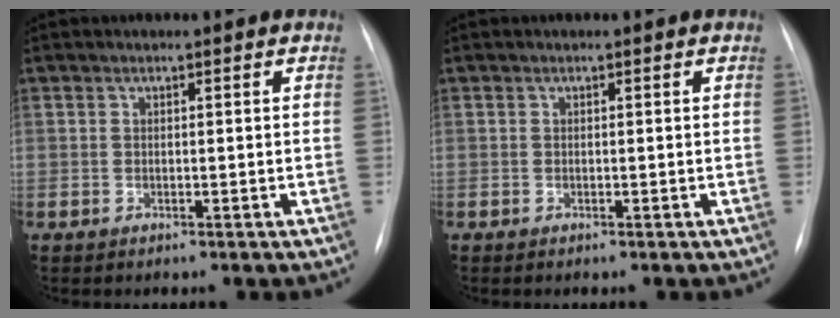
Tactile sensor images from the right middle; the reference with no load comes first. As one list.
[{"total": 0.0}]